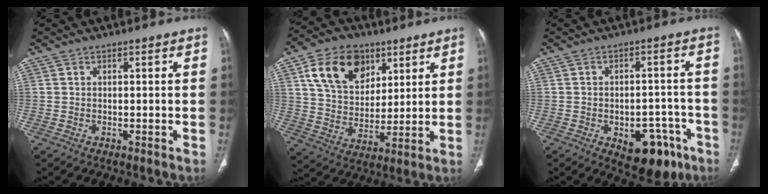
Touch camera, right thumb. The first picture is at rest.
{"total": 15.6, "force": [7.1, 11.1, 8.5], "torque": [-0.122, -0.020, 0.132]}
{"total": 11.3, "force": [-5.4, 6.5, 7.5], "torque": [-0.064, 0.036, -0.062]}